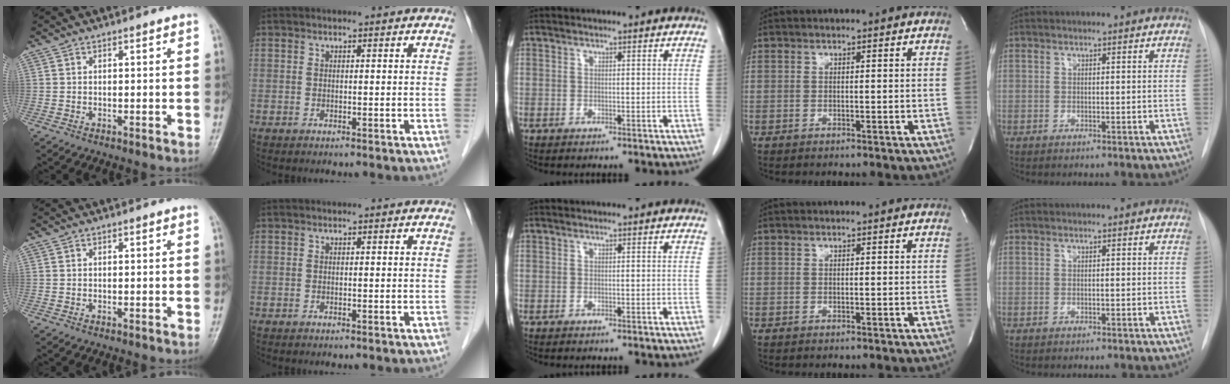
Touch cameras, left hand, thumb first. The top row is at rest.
{}